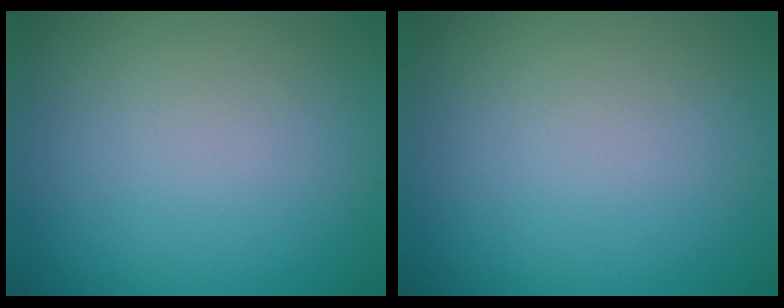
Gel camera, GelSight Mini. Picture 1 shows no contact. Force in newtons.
{"total": 0.0}